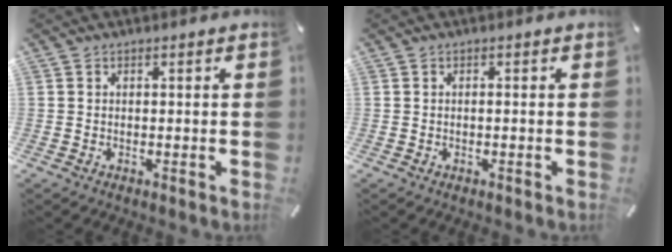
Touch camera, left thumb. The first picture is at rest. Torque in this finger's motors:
{"motor_torque": [-0.18, -0.39, -0.10, -0.05, 0.01]}